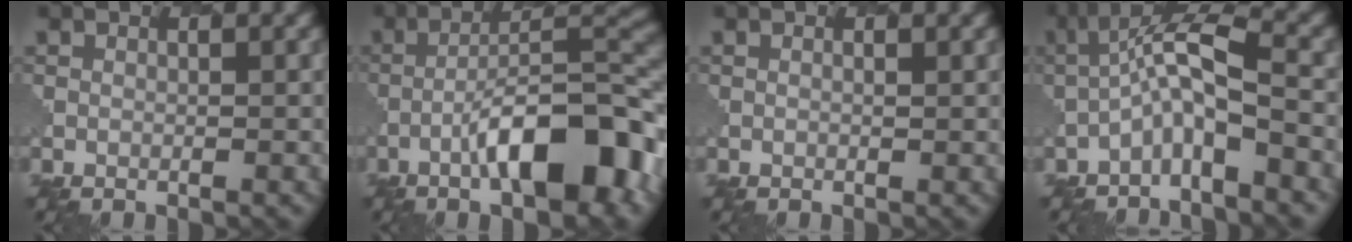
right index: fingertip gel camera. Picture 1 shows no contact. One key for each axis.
{"total": 10.0, "fx": -4.6, "fy": 2.6, "fz": 8.4, "tx": -0.126, "ty": 0.020, "tz": -0.069}
{"total": 0.0}
{"total": 4.6, "fx": -1.8, "fy": 1.0, "fz": 4.1, "tx": -0.079, "ty": 0.019, "tz": -0.038}